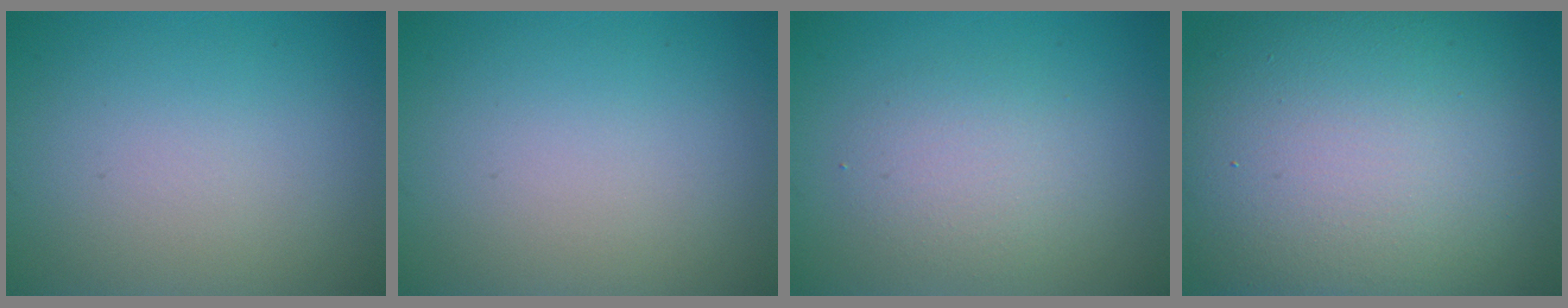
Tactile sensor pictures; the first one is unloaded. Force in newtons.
{"total": 0.0}
{"total": 2.6, "press": 2.6, "slide": 0.2}
{"total": 17.3, "press": 17.3, "slide": 1.4}